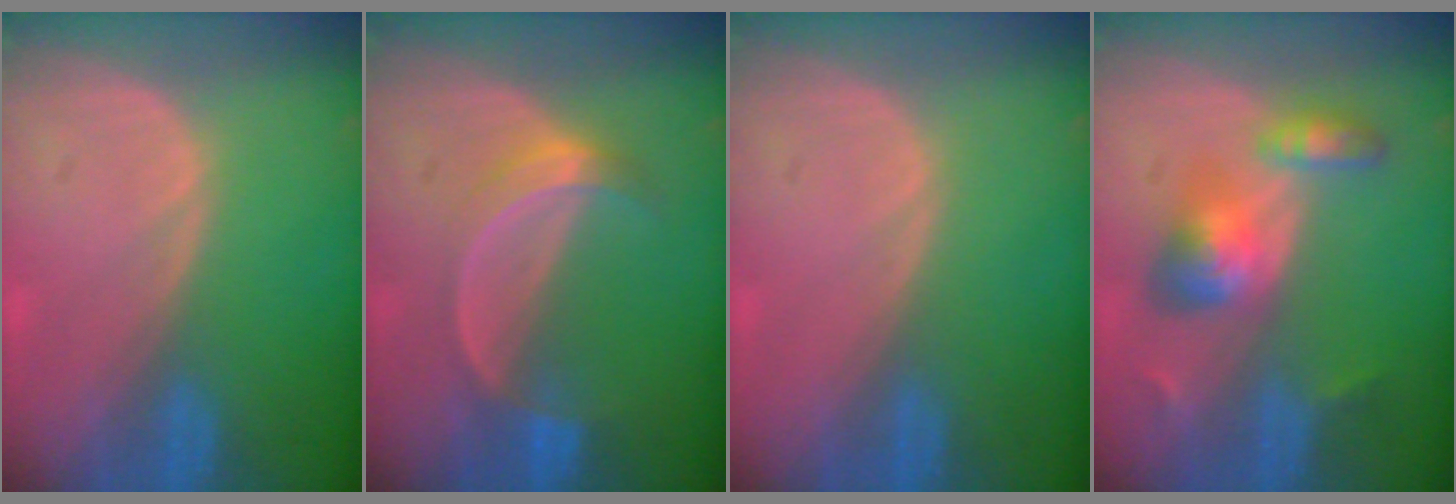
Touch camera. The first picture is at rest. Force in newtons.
{"total": 5.2, "press": 4.7, "slide": 2.2}
{"total": 0.0}
{"total": 6.2, "press": 6.0, "slide": 1.5}